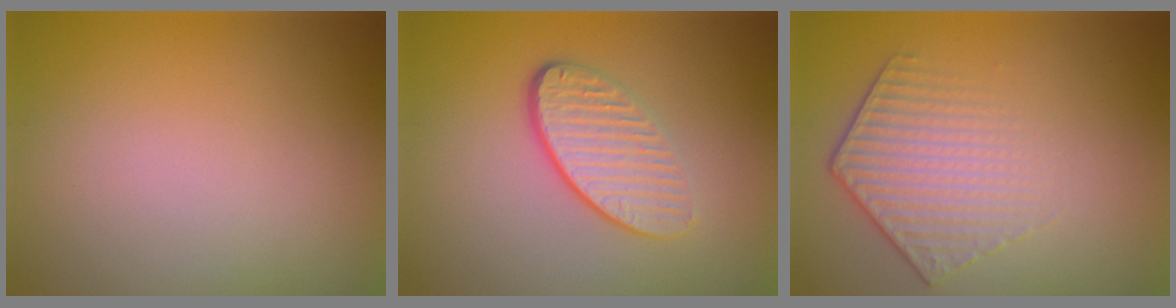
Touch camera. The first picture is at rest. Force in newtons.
{"total": 4.1, "press": 3.0, "slide": 2.8}
{"total": 4.5, "press": 3.2, "slide": 3.1}